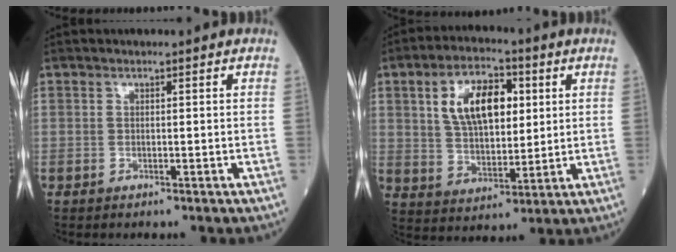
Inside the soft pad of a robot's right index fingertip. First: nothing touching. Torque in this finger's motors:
{"motor_torque": [0.87, 0.15, 0.41, 0.12]}